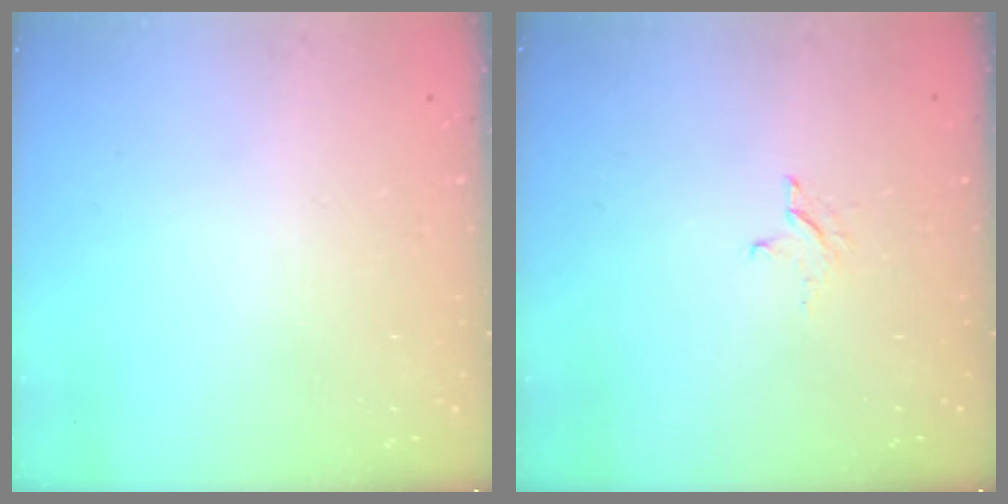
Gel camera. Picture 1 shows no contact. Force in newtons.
{"total": 3.0, "press": 3.0, "slide": 0.3}